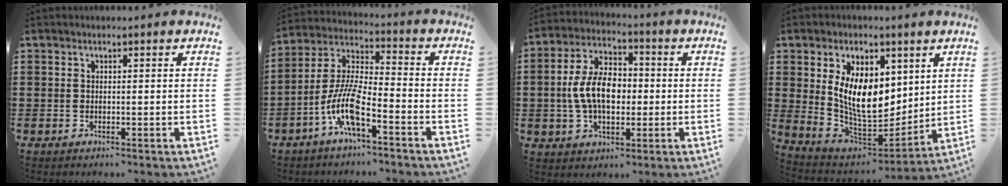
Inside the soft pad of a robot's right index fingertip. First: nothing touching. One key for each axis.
{"total": 9.7, "fx": -5.4, "fy": 2.3, "fz": 7.7, "tx": -0.181, "ty": -0.008, "tz": -0.107}
{"total": 9.3, "fx": -0.6, "fy": 5.9, "fz": 7.2, "tx": -0.170, "ty": 0.010, "tz": -0.018}
{"total": 10.3, "fx": 2.7, "fy": 6.4, "fz": 7.6, "tx": -0.159, "ty": -0.006, "tz": 0.048}